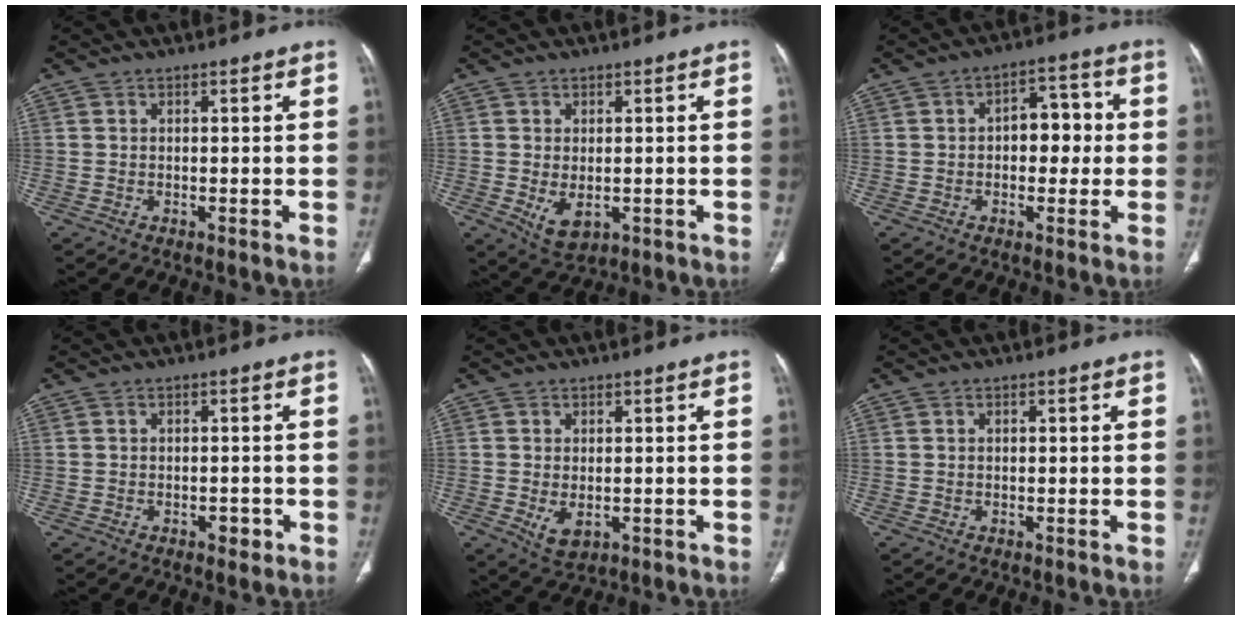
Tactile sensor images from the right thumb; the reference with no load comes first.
{"total": 5.2, "force": [-1.0, 3.2, 4.1], "torque": [-0.069, -0.010, -0.002]}
{"total": 7.8, "force": [0.2, 4.9, 6.1], "torque": [-0.053, 0.023, -0.002]}
{"total": 2.0, "force": [-0.9, 1.3, 1.2], "torque": [-0.008, 0.003, -0.011]}
{"total": 4.3, "force": [-0.8, 2.7, 3.3], "torque": [-0.057, -0.009, -0.001]}
{"total": 0.6, "force": [0.1, 0.3, 0.5], "torque": [-0.014, 0.004, 0.004]}